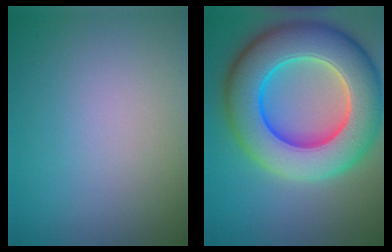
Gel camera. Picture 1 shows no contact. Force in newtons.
{"total": 13.2, "press": 13.1, "slide": 2.1}